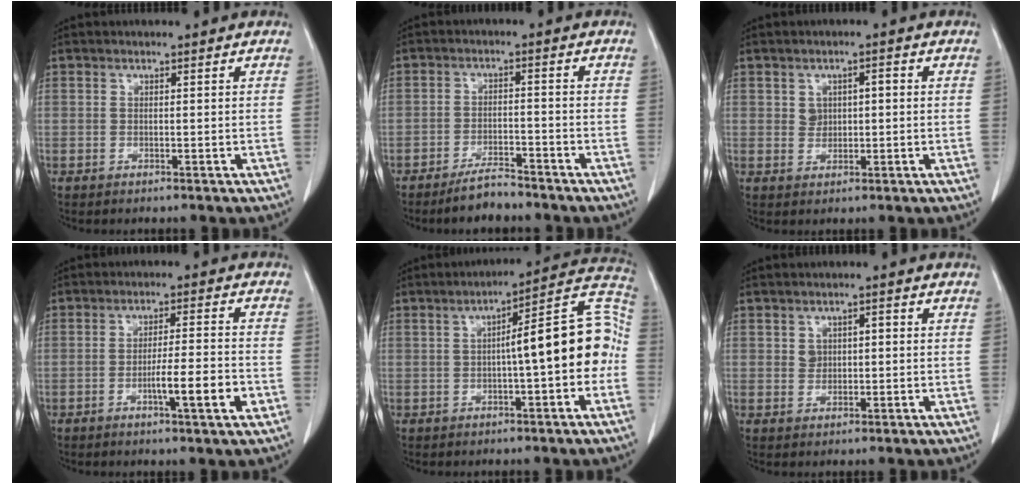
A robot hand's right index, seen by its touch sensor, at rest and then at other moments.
{"total": 4.7, "force": [-4.2, 1.0, 1.9], "torque": [-0.037, -0.005, -0.074]}
{"total": 2.9, "force": [0.5, 2.1, 1.9], "torque": [-0.029, 0.012, 0.013]}
{"total": 7.2, "force": [-2.7, 0.0, 6.7], "torque": [-0.102, -0.005, -0.043]}
{"total": 13.8, "force": [-0.8, 2.0, 13.6], "torque": [-0.177, 0.044, -0.015]}
{"total": 2.4, "force": [0.4, 1.9, 1.5], "torque": [-0.023, 0.010, 0.009]}